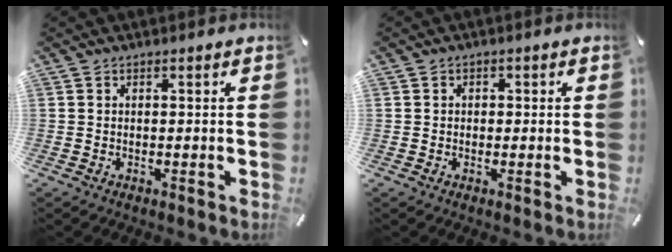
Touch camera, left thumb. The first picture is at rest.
{"total": 1.3, "force": [-0.3, 1.3, 0.2], "torque": [-0.005, 0.005, -0.010]}